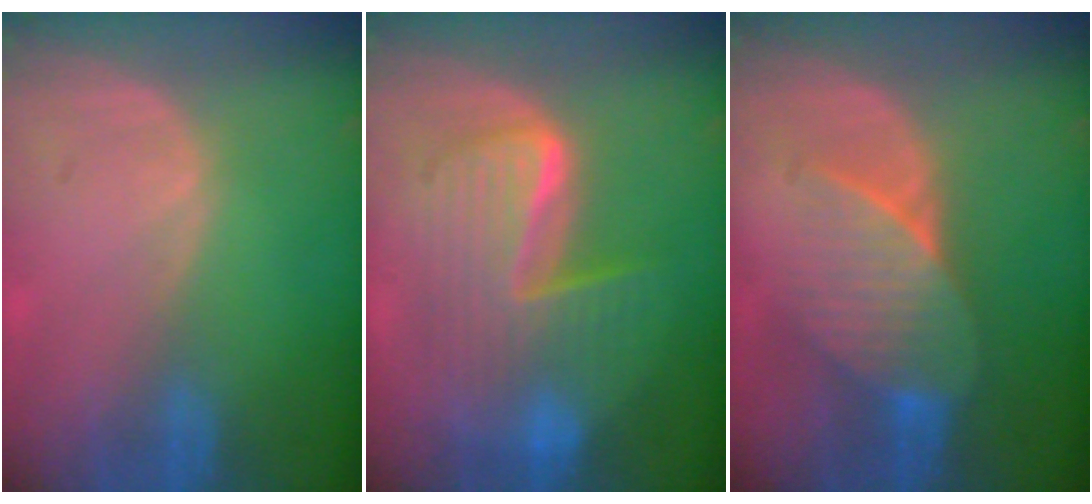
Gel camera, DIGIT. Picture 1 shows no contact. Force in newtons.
{"total": 10.3, "press": 10.2, "slide": 1.0}
{"total": 7.3, "press": 6.9, "slide": 2.1}